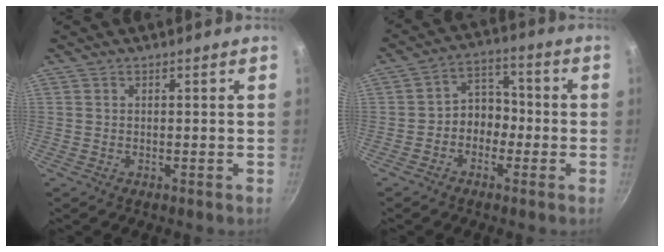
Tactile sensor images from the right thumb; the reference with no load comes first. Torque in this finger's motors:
{"motor_torque": [-0.15, 0.07, 0.10, 0.06, 0.04]}